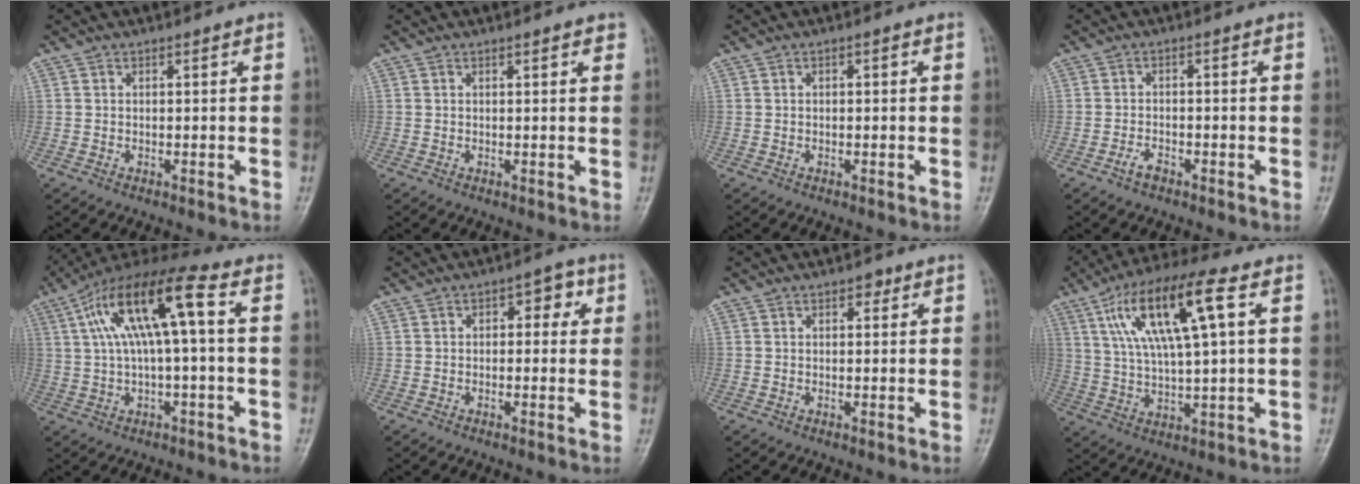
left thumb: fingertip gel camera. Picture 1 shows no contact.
{"total": 1.7, "force": [1.1, 0.5, 1.2], "torque": [-0.013, -0.001, 0.010]}
{"total": 0.9, "force": [0.1, 0.4, 0.8], "torque": [-0.009, 0.002, 0.001]}
{"total": 2.3, "force": [-1.6, 1.0, 1.3], "torque": [-0.029, 0.012, -0.031]}
{"total": 15.1, "force": [3.0, 4.2, 14.2], "torque": [-0.271, 0.044, 0.049]}
{"total": 4.7, "force": [1.2, 2.8, 3.6], "torque": [-0.017, 0.006, 0.007]}
{"total": 1.6, "force": [0.9, 1.0, 0.9], "torque": [-0.002, -0.001, 0.008]}
{"total": 16.3, "force": [5.5, 4.1, 14.8], "torque": [-0.281, 0.011, 0.097]}